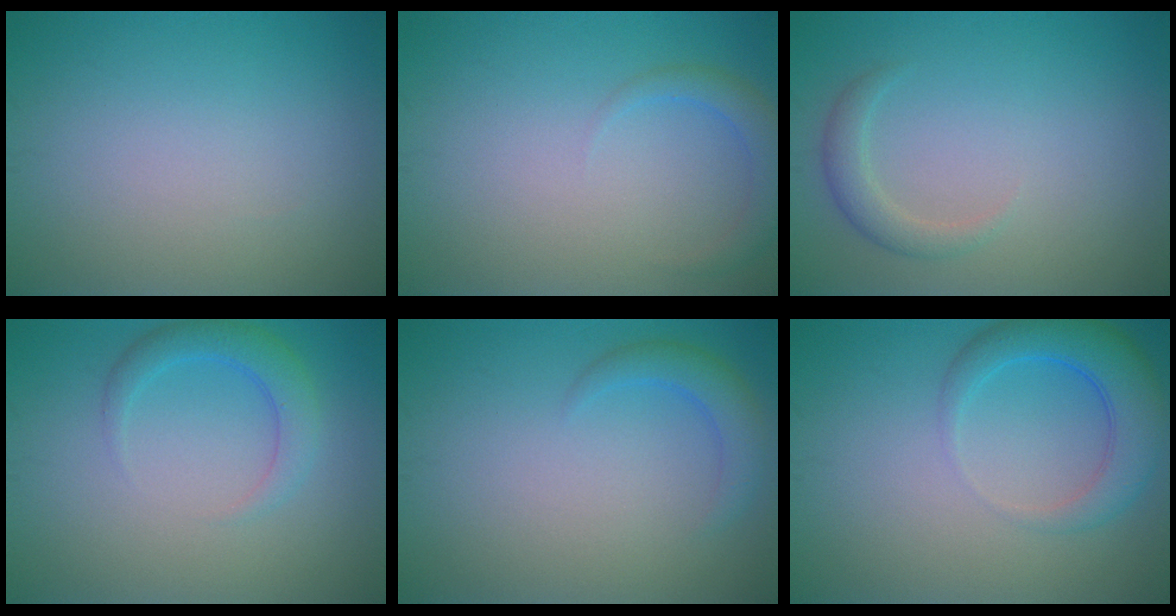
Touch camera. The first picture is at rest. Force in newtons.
{"total": 2.1, "press": 2.1, "slide": 0.2}
{"total": 1.8, "press": 1.8, "slide": 0.2}
{"total": 2.8, "press": 2.8, "slide": 0.2}
{"total": 2.4, "press": 2.4, "slide": 0.2}
{"total": 4.8, "press": 4.7, "slide": 0.5}